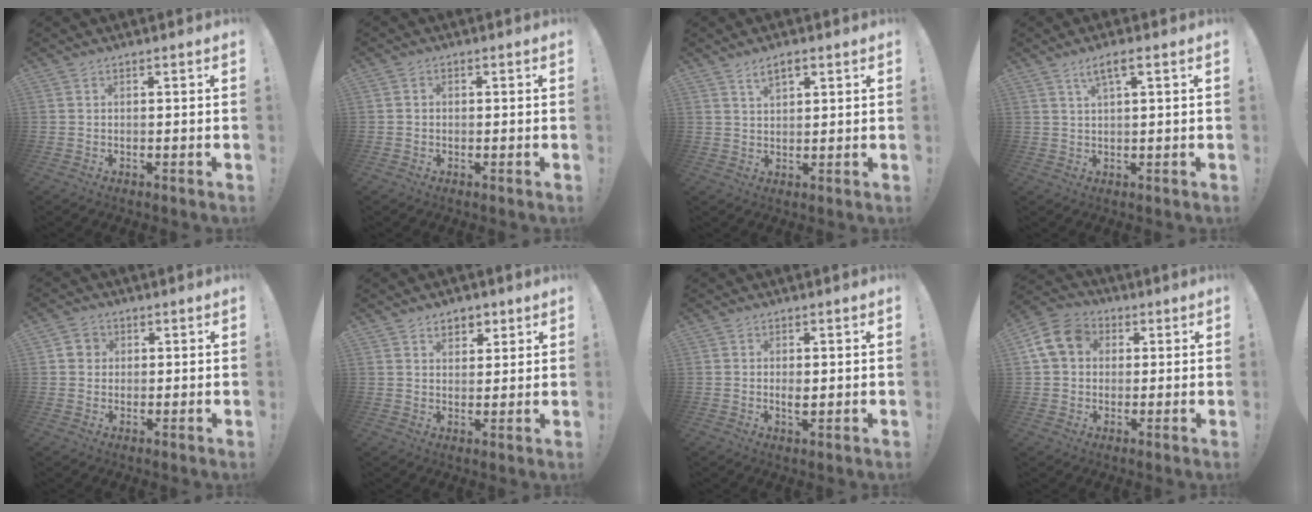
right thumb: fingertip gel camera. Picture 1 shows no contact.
{"total": 1.0, "force": [-0.4, 0.9, 0.4], "torque": [-0.007, 0.003, -0.007]}
{"total": 4.5, "force": [2.6, 2.1, 3.1], "torque": [-0.042, -0.009, 0.044]}
{"total": 4.1, "force": [1.9, 0.7, 3.6], "torque": [-0.066, 0.000, 0.028]}
{"total": 3.9, "force": [0.7, 3.7, 1.1], "torque": [-0.016, 0.007, 0.014]}
{"total": 5.1, "force": [3.0, 3.8, 1.7], "torque": [-0.008, -0.015, 0.052]}
{"total": 2.0, "force": [0.1, 0.8, 1.8], "torque": [-0.019, -0.005, 0.000]}
{"total": 12.2, "force": [3.0, 10.0, 6.3], "torque": [-0.104, 0.008, 0.066]}